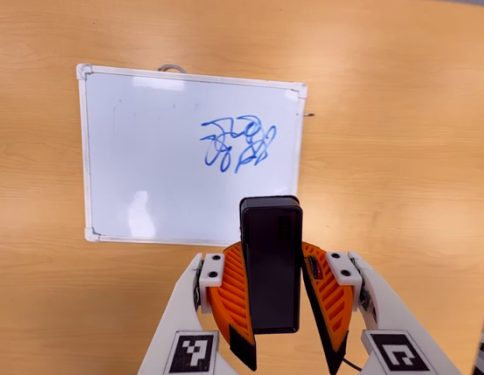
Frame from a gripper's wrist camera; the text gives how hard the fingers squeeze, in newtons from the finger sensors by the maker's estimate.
{"total": 7.3, "left": 7.4, "right": 7.1}